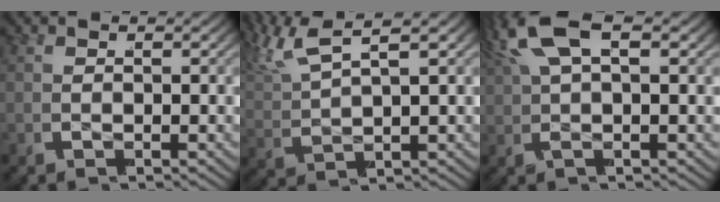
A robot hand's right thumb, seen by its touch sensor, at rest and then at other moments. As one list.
[{"total": 5.0, "force": [3.0, 2.5, 3.1], "torque": [-0.078, 0.014, 0.048]}, {"total": 4.6, "force": [2.2, 1.6, 3.7], "torque": [-0.078, 0.021, 0.035]}]